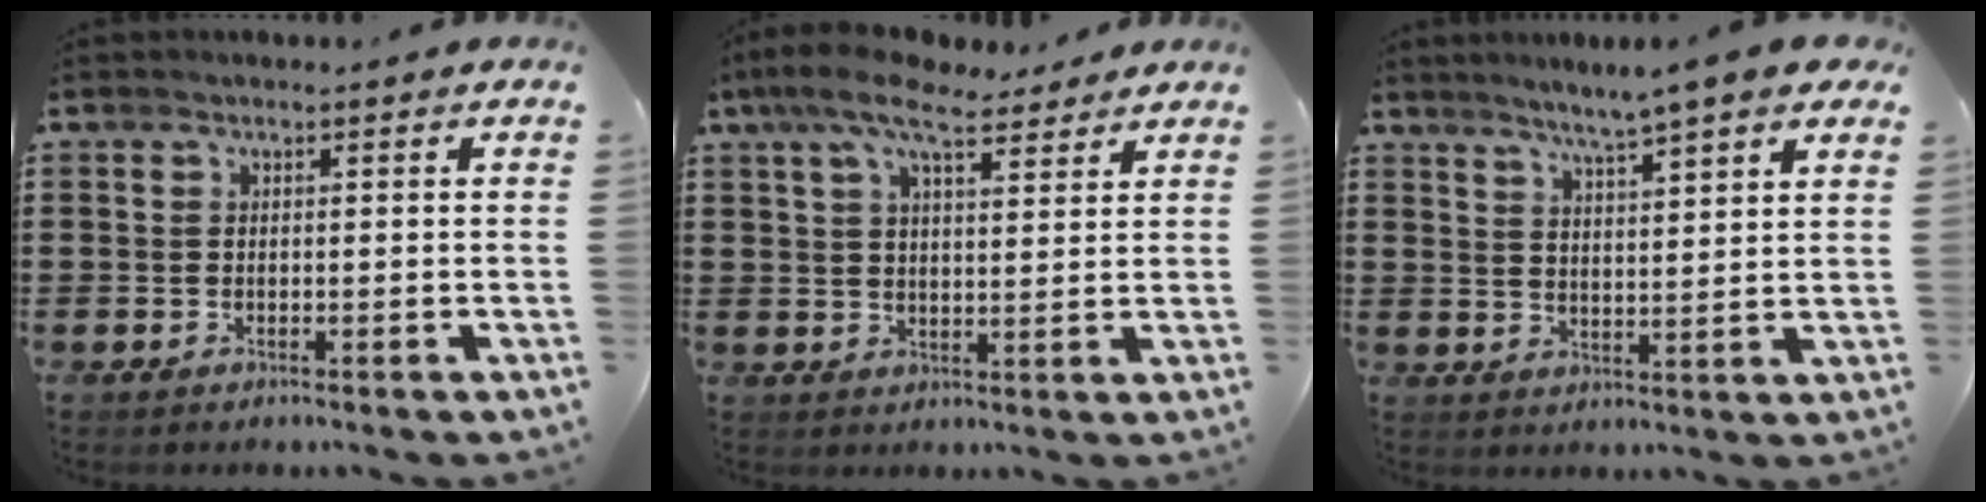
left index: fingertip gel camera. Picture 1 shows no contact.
{"total": 9.1, "force": [6.7, 3.1, 5.3], "torque": [-0.115, -0.007, 0.121]}
{"total": 4.9, "force": [4.3, -0.4, 2.4], "torque": [-0.064, -0.017, 0.070]}